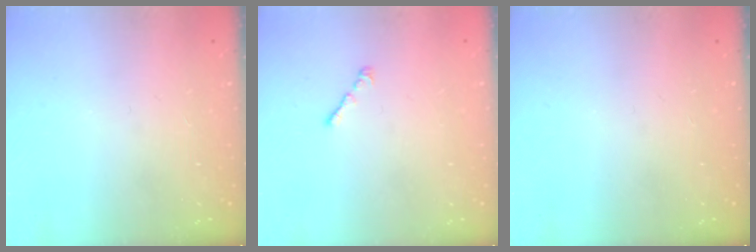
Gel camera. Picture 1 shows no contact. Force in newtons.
{"total": 1.0, "press": 0.9, "slide": 0.5}
{"total": 0.0}